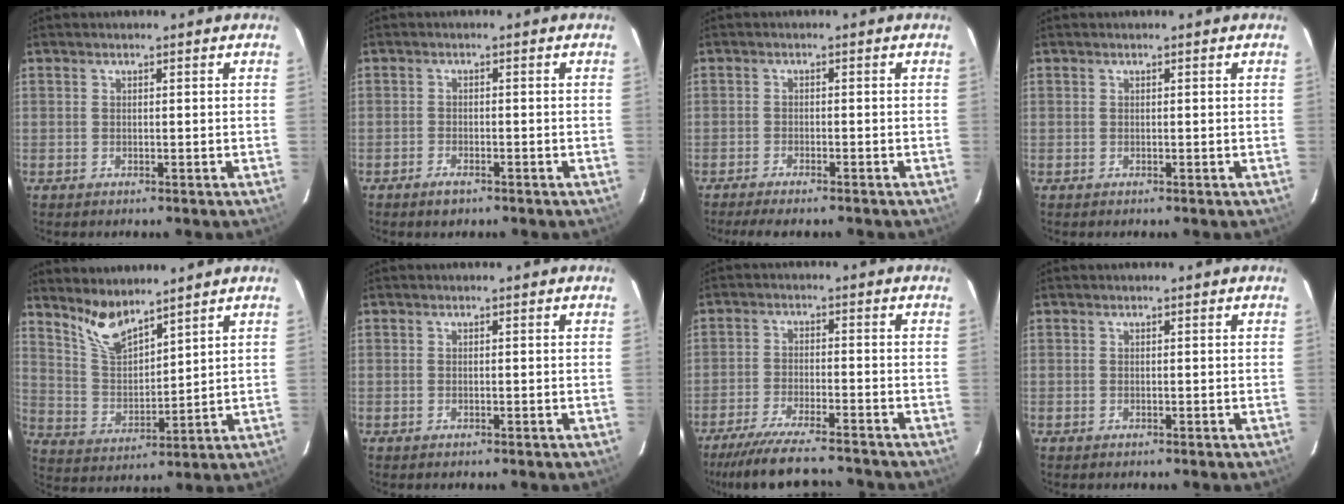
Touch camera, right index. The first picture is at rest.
{"total": 2.4, "force": [-1.8, 1.1, 1.2], "torque": [-0.029, 0.000, -0.033]}
{"total": 5.7, "force": [-4.9, 0.9, 2.8], "torque": [-0.066, -0.018, -0.081]}
{"total": 0.0}
{"total": 8.4, "force": [7.0, 2.2, 4.0], "torque": [-0.079, -0.005, 0.147]}
{"total": 0.0}
{"total": 14.3, "force": [-12.7, 1.8, 6.3], "torque": [-0.135, -0.019, -0.204]}
{"total": 0.0}